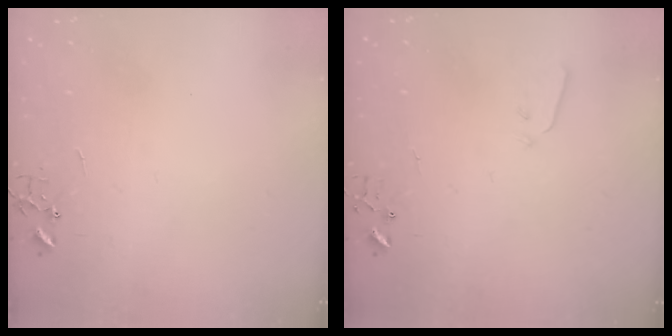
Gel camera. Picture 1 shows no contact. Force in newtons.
{"total": 3.2, "press": 3.2, "slide": 0.1}